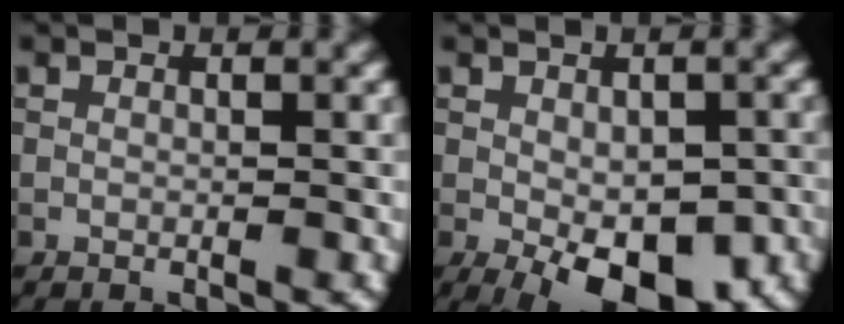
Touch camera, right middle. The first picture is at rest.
{"total": 8.8, "force": [-3.6, 4.1, 6.9], "torque": [-0.110, -0.024, -0.039]}